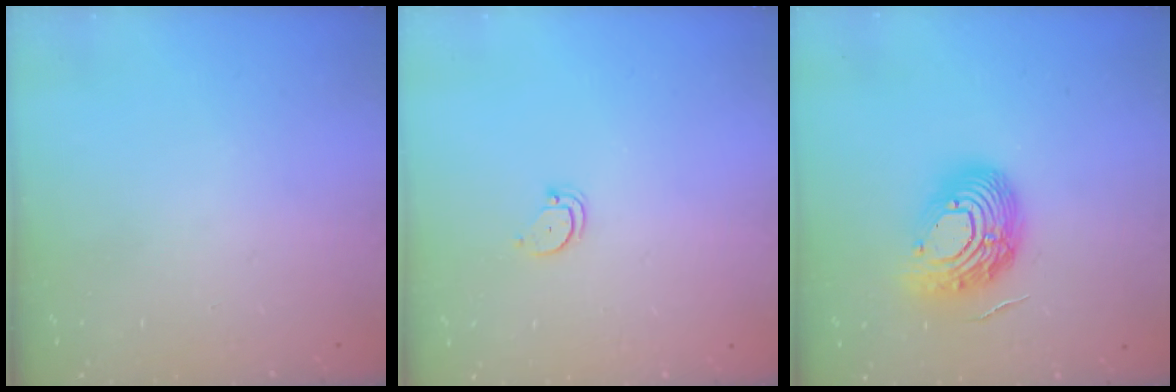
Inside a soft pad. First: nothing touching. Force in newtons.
{"total": 2.6, "press": 2.6, "slide": 0.1}
{"total": 16.5, "press": 16.4, "slide": 1.4}